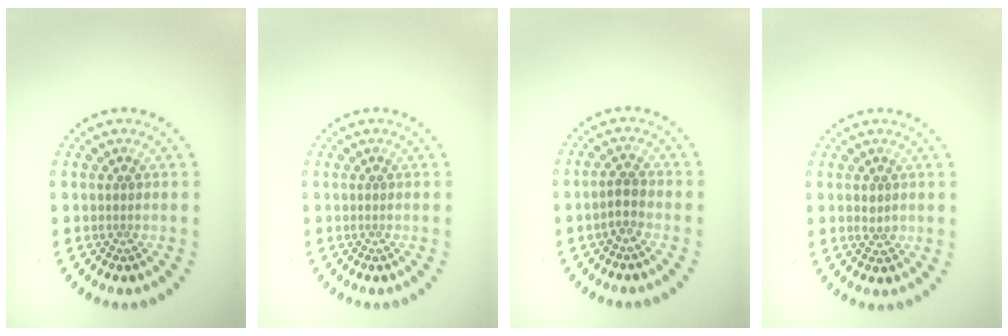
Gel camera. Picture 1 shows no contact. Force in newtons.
{"total": 0.0}
{"total": 1.6, "press": 1.4, "slide": 0.9}
{"total": 1.3, "press": 1.3, "slide": 0.2}